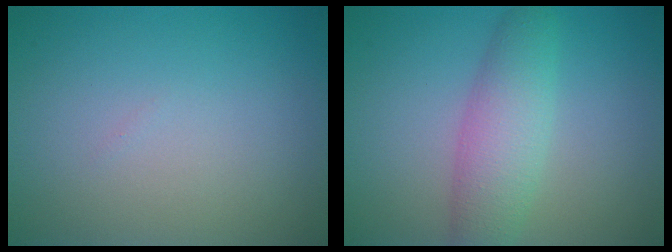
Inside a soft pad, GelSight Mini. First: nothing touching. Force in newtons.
{"total": 4.4, "press": 4.4, "slide": 0.1}